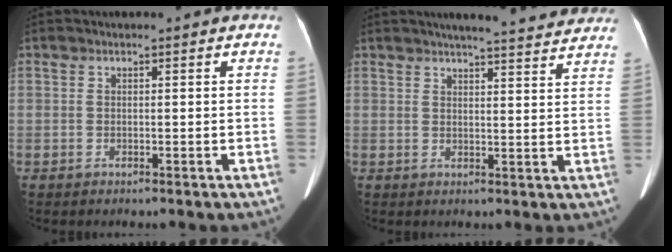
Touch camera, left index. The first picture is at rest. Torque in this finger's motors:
{"motor_torque": [0.39, -0.58, 0.03, 0.06]}